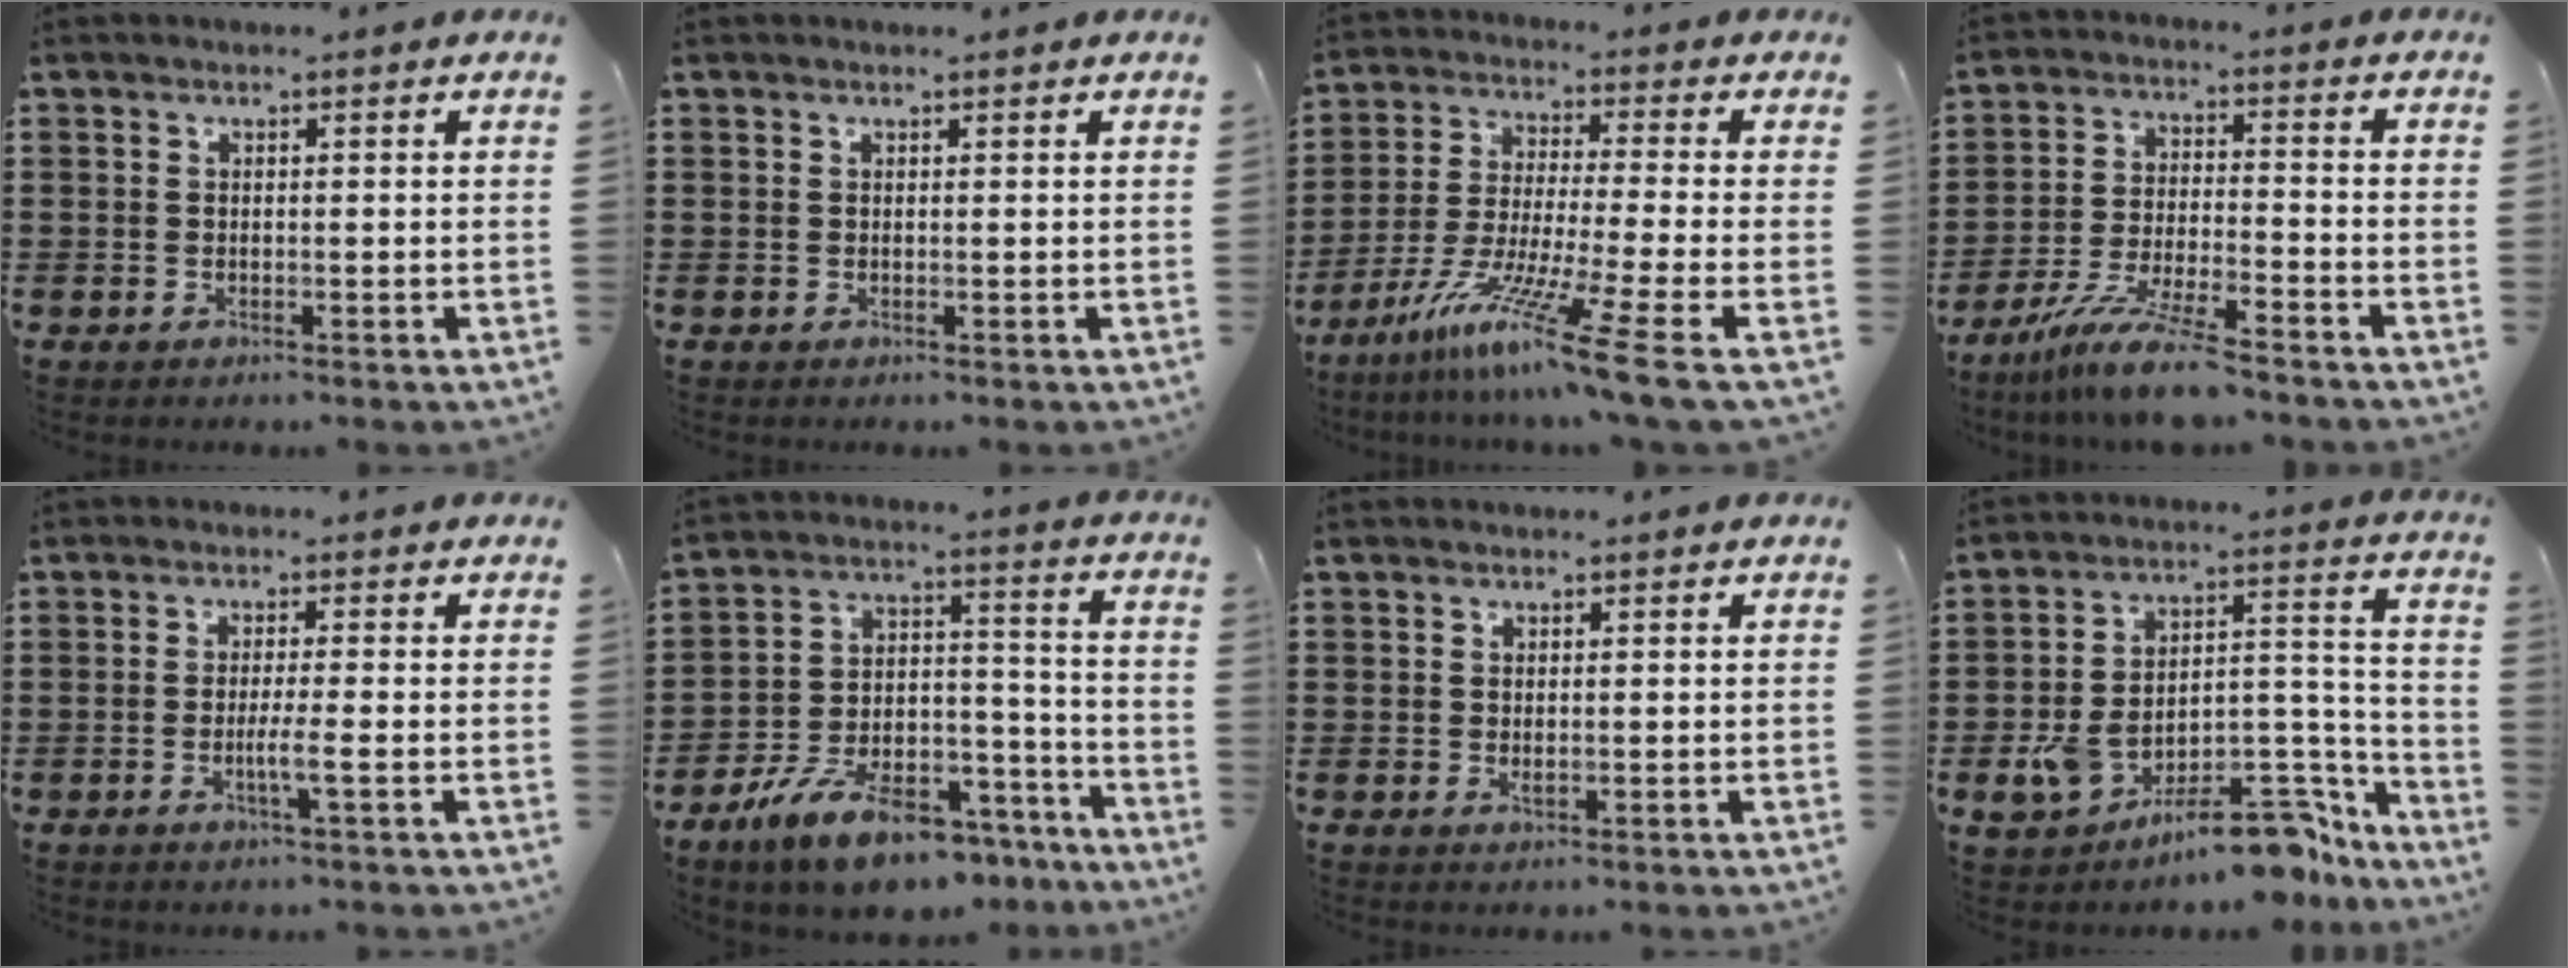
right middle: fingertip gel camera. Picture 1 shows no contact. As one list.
[{"total": 0.0}, {"total": 12.6, "force": [-8.7, -1.1, 9.0], "torque": [-0.176, -0.005, -0.166]}, {"total": 9.8, "force": [-8.3, 0.2, 5.3], "torque": [-0.106, 0.001, -0.161]}, {"total": 3.2, "force": [-1.2, -0.2, 3.0], "torque": [-0.053, -0.007, -0.023]}, {"total": 12.5, "force": [-10.1, 3.6, 6.5], "torque": [-0.119, 0.043, -0.188]}, {"total": 0.6, "force": [-0.1, 0.2, 0.5], "torque": [-0.012, -0.003, 0.000]}, {"total": 13.1, "force": [-9.9, 4.5, 7.4], "torque": [-0.114, 0.052, -0.175]}]